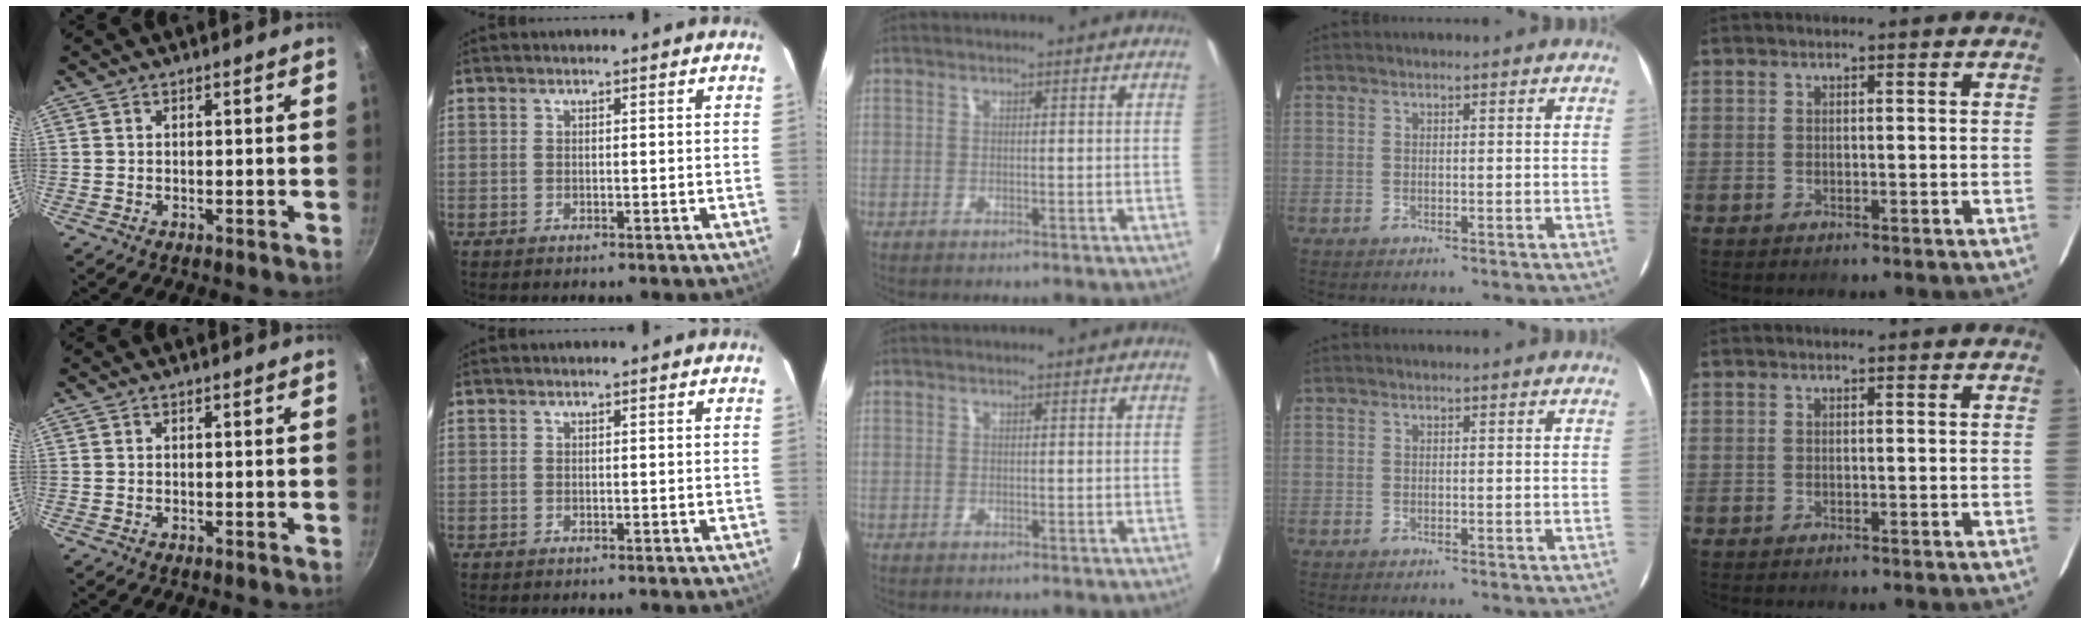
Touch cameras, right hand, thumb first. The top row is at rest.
{}